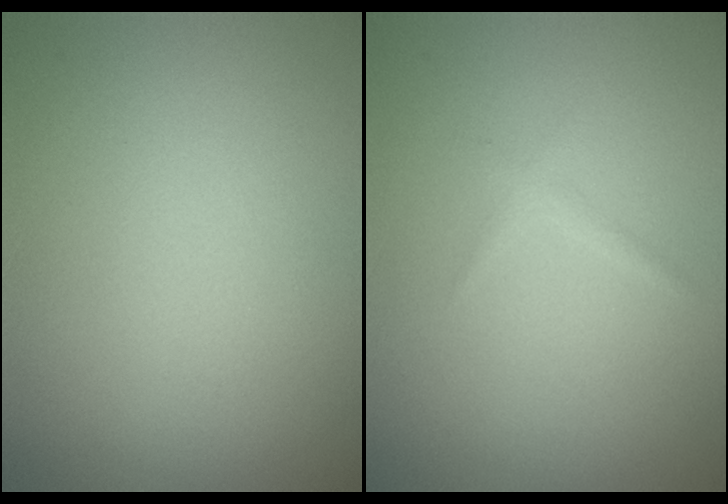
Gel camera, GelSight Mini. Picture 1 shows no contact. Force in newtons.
{"total": 0.6, "press": 0.6, "slide": 0.1}